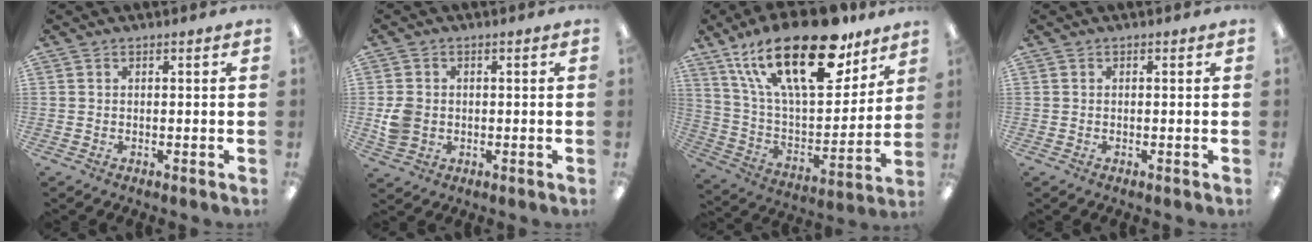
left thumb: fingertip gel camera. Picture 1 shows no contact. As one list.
[{"total": 5.0, "force": [-0.4, 4.3, 2.5], "torque": [-0.043, 0.006, -0.005]}, {"total": 28.5, "force": [16.8, 12.0, 19.7], "torque": [-0.353, -0.095, 0.287]}, {"total": 0.0}]